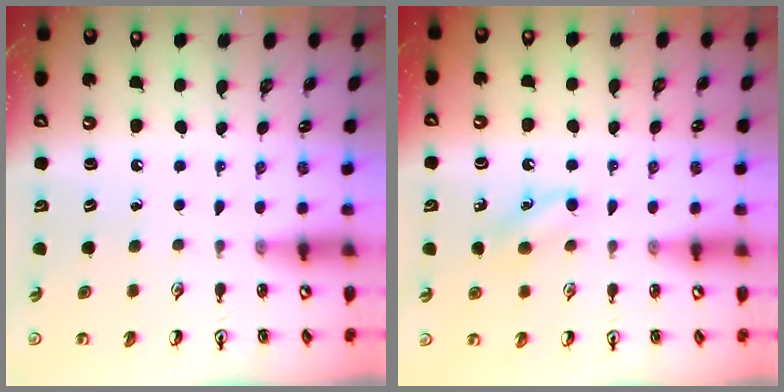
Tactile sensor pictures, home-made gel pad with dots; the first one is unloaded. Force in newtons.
{"total": 7.4, "press": 7.2, "slide": 1.9}